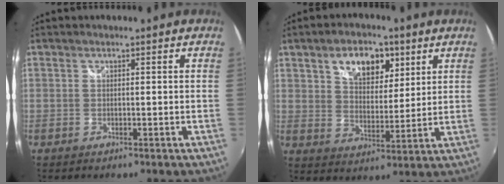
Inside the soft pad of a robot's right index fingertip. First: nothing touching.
{"total": 10.8, "force": [5.5, 6.4, 6.7], "torque": [-0.109, 0.020, 0.092]}